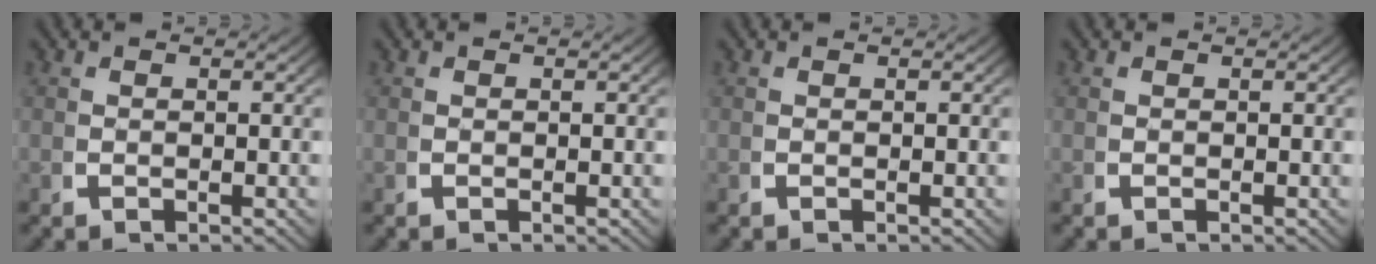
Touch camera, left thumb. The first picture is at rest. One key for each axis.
{"total": 0.0}
{"total": 0.0}
{"total": 0.0}